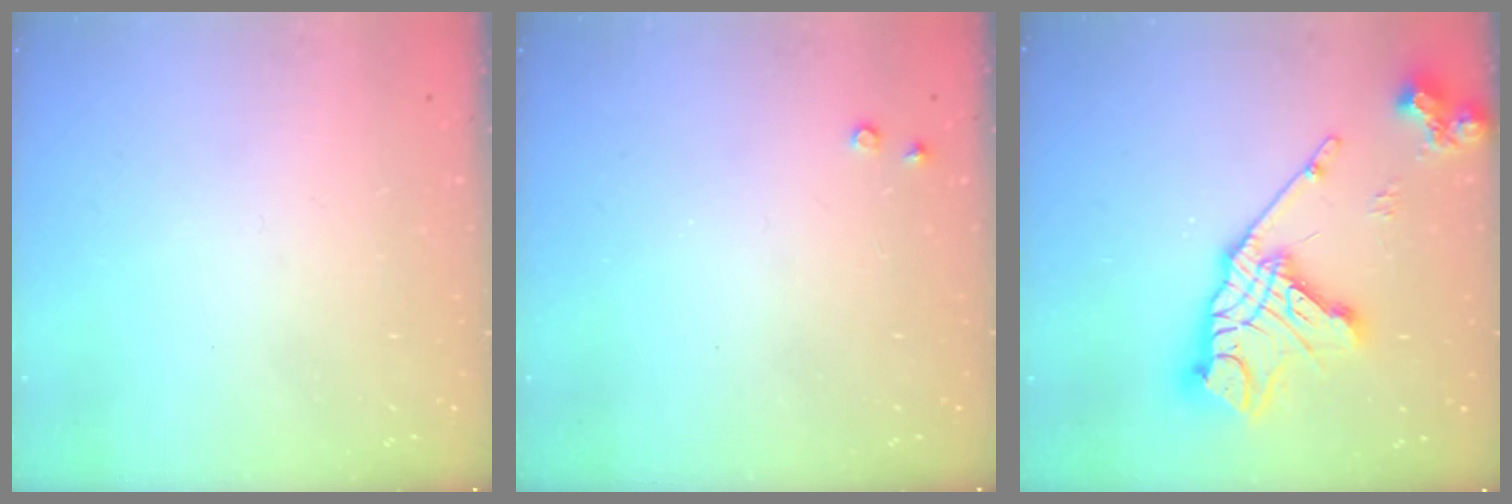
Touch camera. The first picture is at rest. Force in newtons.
{"total": 2.8, "press": 2.8, "slide": 0.5}
{"total": 21.4, "press": 21.3, "slide": 2.1}